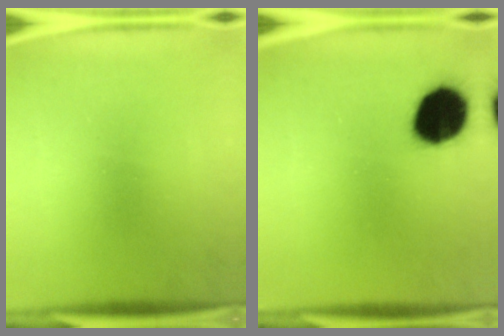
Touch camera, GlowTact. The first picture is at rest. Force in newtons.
{"total": 14.7}